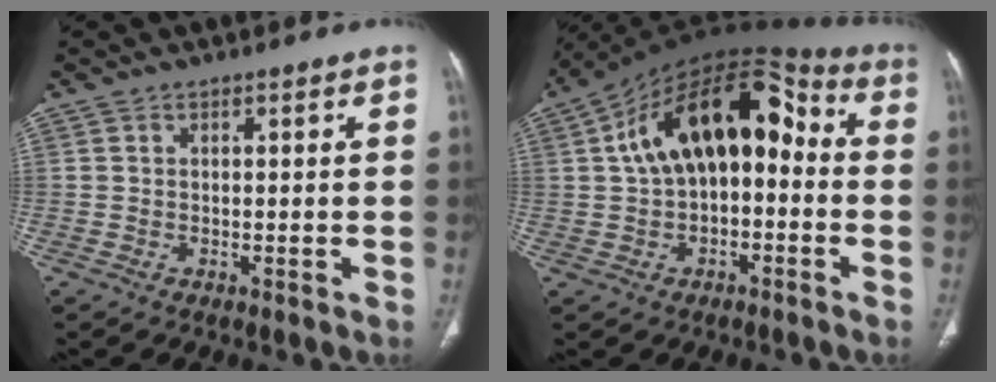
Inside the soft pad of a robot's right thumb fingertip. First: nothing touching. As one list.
[{"total": 19.2, "force": [1.3, 11.0, 15.8], "torque": [-0.232, 0.052, 0.013]}]